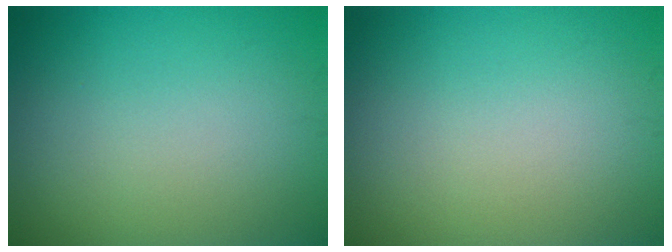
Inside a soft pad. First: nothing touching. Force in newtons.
{"total": 0.0}